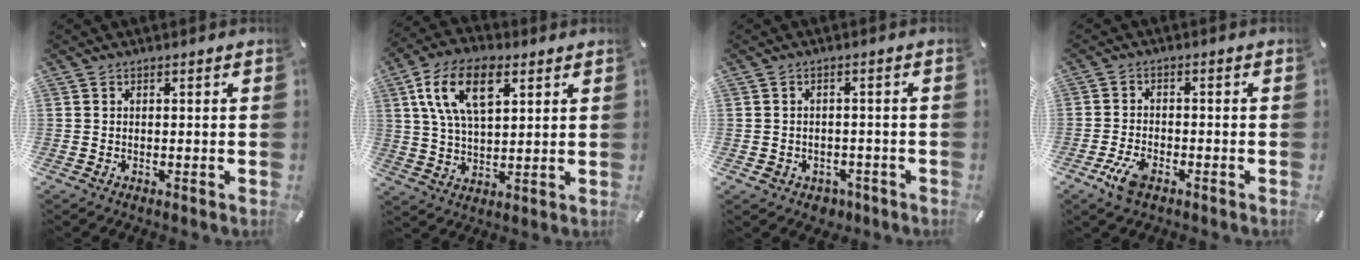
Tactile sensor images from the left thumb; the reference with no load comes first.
{"total": 13.8, "force": [6.0, 7.3, 10.0], "torque": [-0.209, -0.003, 0.104]}
{"total": 3.1, "force": [-1.2, 2.8, 0.9], "torque": [-0.009, 0.001, -0.024]}
{"total": 5.2, "force": [-3.0, 2.6, 3.4], "torque": [-0.087, 0.006, -0.061]}